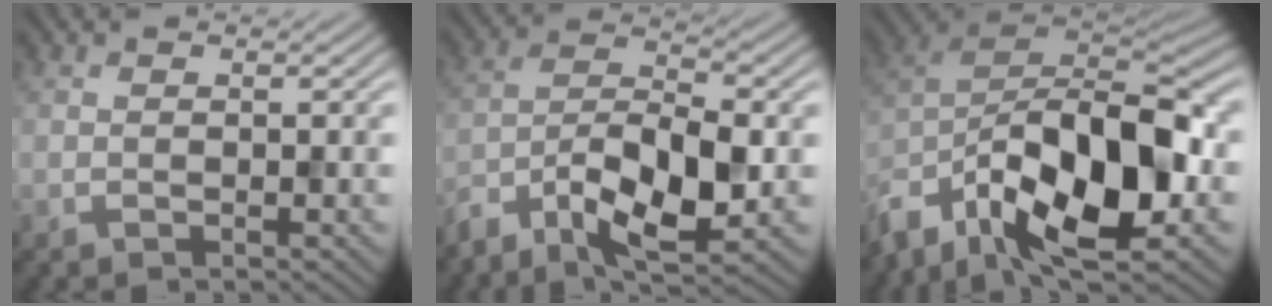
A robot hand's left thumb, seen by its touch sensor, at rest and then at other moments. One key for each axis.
{"total": 9.9, "fx": -5.2, "fy": 3.9, "fz": 7.4, "tx": -0.135, "ty": -0.008, "tz": -0.105}
{"total": 17.0, "fx": -8.7, "fy": 8.1, "fz": 12.1, "tx": -0.238, "ty": -0.019, "tz": -0.166}